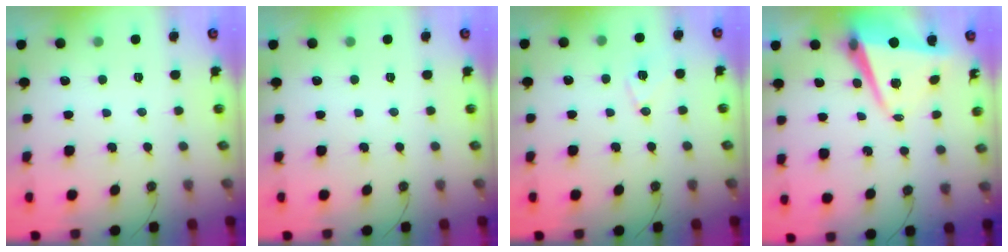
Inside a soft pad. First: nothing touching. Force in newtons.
{"total": 0.0}
{"total": 7.8, "press": 7.4, "slide": 2.5}
{"total": 8.8, "press": 8.6, "slide": 1.5}